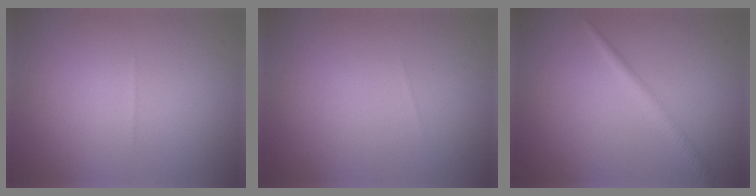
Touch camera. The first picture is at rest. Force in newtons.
{"total": 0.0}
{"total": 1.5, "press": 1.5, "slide": 0.0}